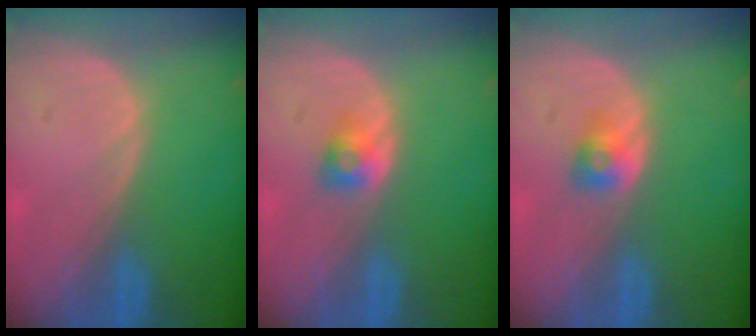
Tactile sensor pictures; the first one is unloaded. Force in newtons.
{"total": 2.5, "press": 2.3, "slide": 1.1}
{"total": 2.5, "press": 2.3, "slide": 1.1}